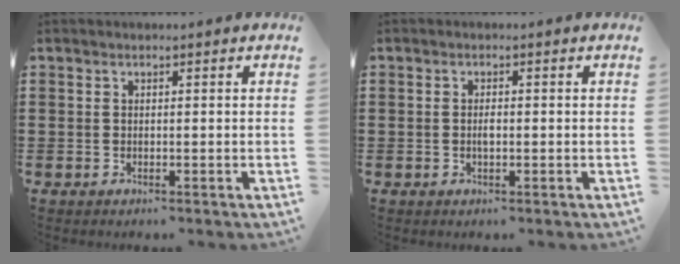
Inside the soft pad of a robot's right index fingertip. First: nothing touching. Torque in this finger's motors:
{"motor_torque": [2.14, 0.00, 0.13, 0.05]}